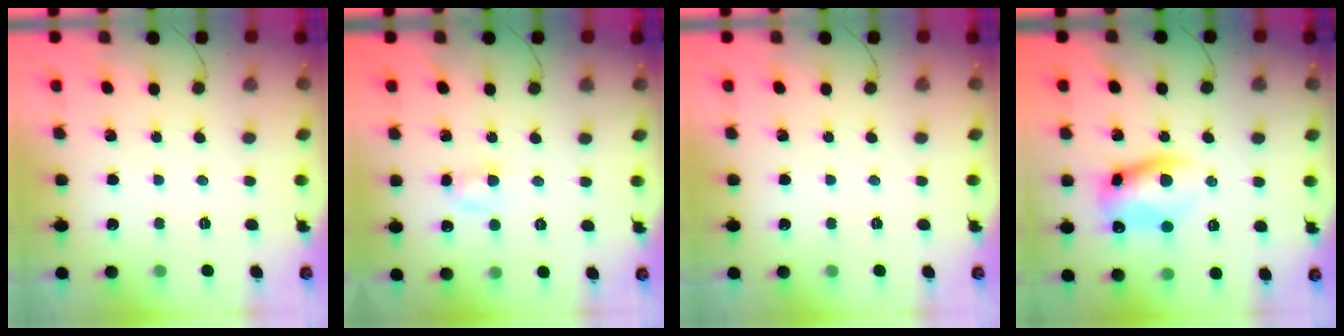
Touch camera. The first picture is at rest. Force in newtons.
{"total": 3.1, "press": 2.8, "slide": 1.3}
{"total": 0.0}
{"total": 9.4, "press": 9.3, "slide": 1.2}